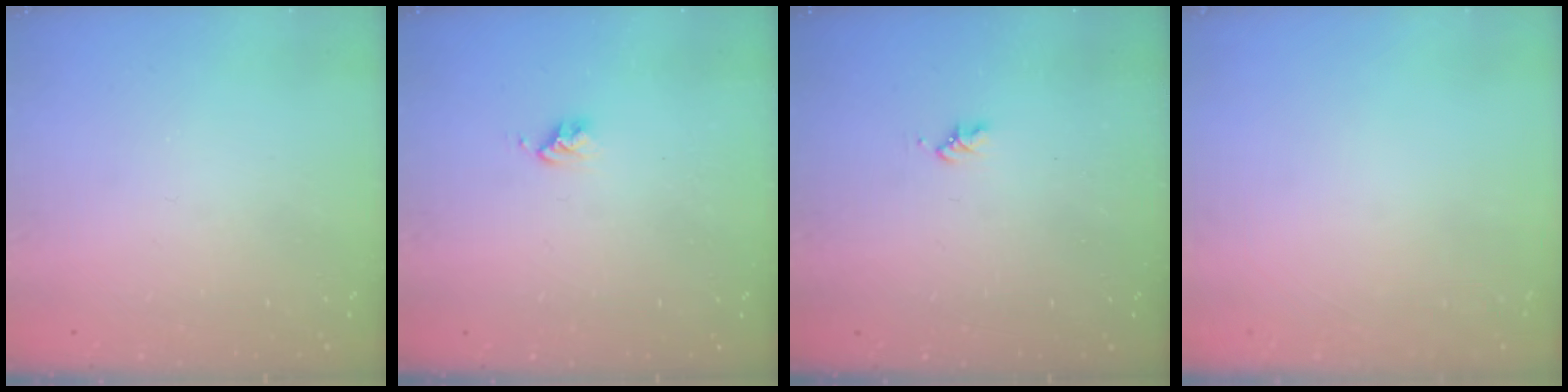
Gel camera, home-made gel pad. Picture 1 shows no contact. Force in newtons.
{"total": 2.7, "press": 2.6, "slide": 0.4}
{"total": 1.6, "press": 1.6, "slide": 0.3}
{"total": 0.0}